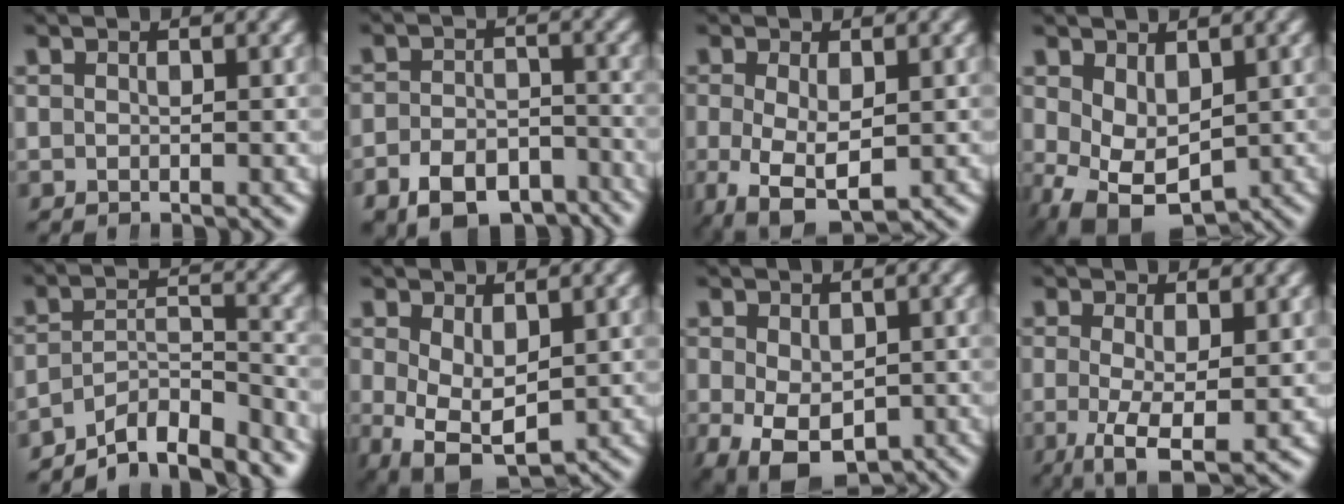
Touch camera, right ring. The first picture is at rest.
{"total": 7.2, "force": [-5.7, 3.9, 2.3], "torque": [-0.028, -0.023, -0.089]}
{"total": 7.8, "force": [-4.0, 4.6, 4.8], "torque": [-0.115, -0.063, -0.036]}
{"total": 8.8, "force": [-3.8, 6.1, 5.0], "torque": [-0.120, -0.066, -0.039]}
{"total": 9.4, "force": [-7.8, 3.8, 3.6], "torque": [-0.065, -0.040, -0.113]}
{"total": 7.0, "force": [-3.0, 4.8, 4.2], "torque": [-0.095, -0.060, -0.023]}
{"total": 7.6, "force": [-4.2, 4.5, 4.5], "torque": [-0.102, -0.058, -0.036]}
{"total": 6.2, "force": [-3.0, 2.5, 4.8], "torque": [-0.110, -0.054, -0.025]}